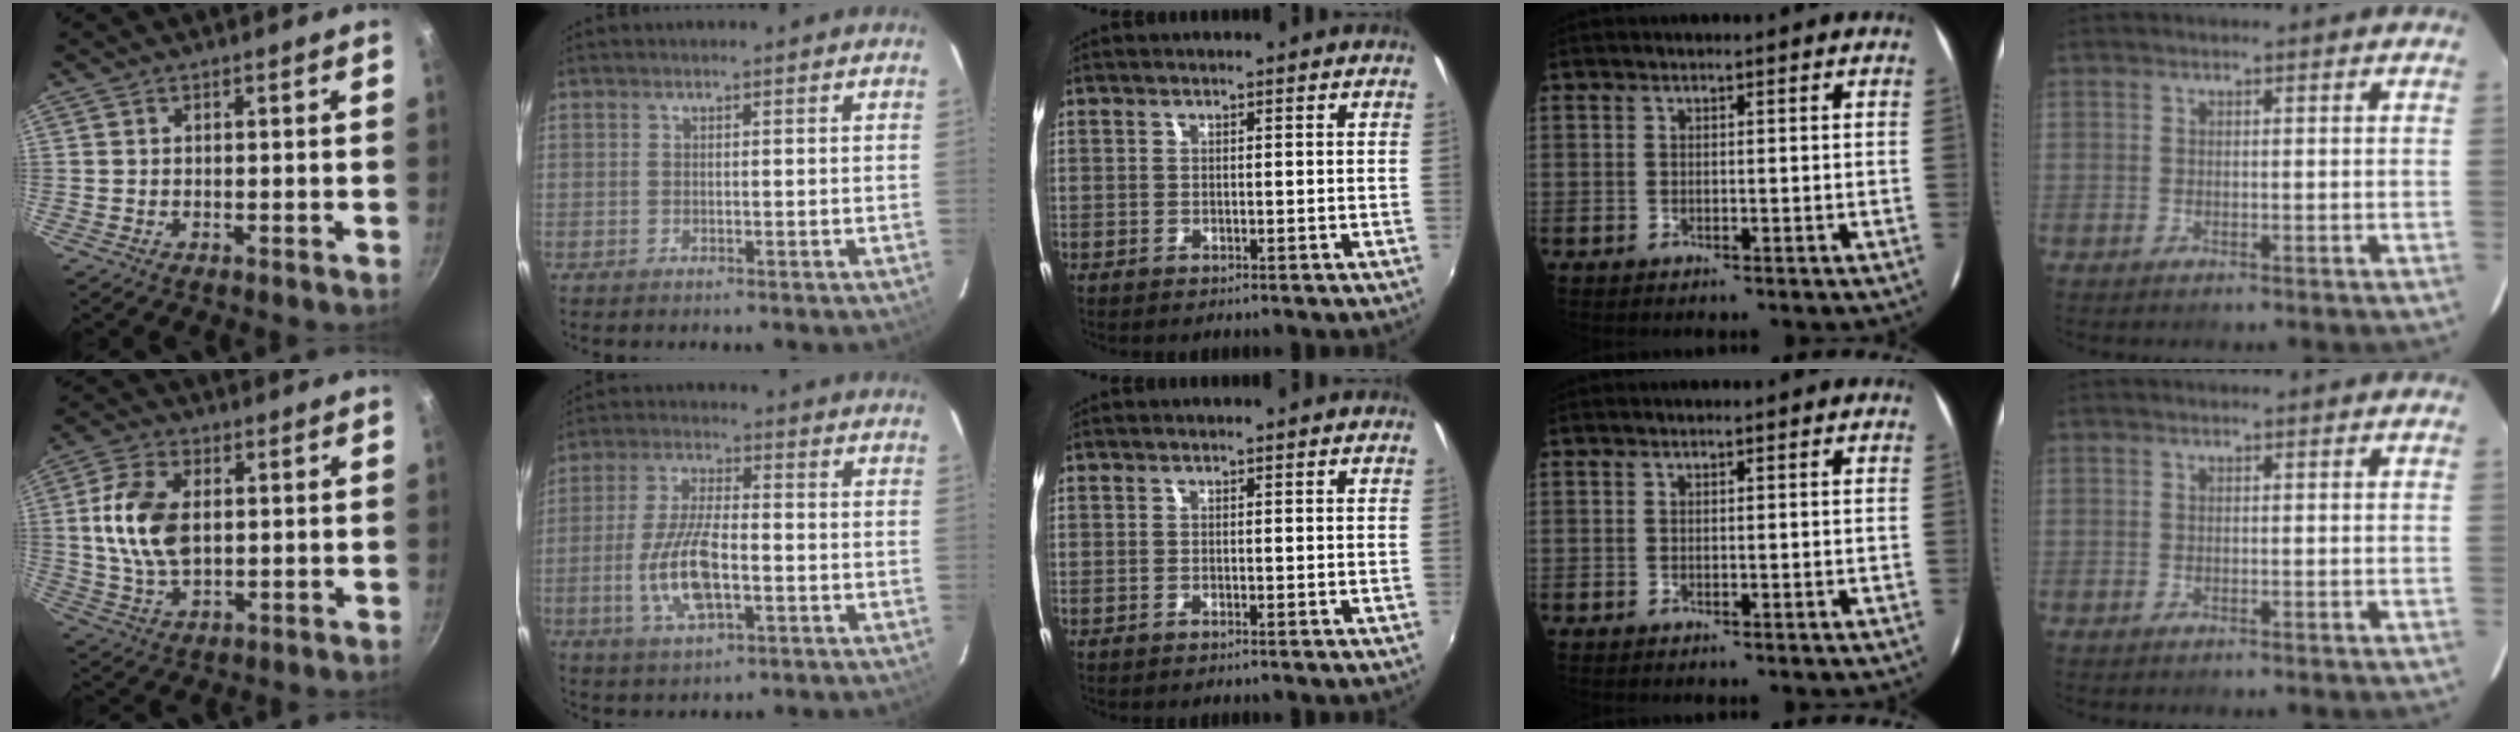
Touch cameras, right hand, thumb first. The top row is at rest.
{"thumb": {"total": 11.9, "force": [1.3, 7.1, 9.4], "torque": [-0.172, 0.004, 0.023]}, "index": {"total": 11.3, "force": [-3.0, 4.1, 10.2], "torque": [-0.210, -0.004, -0.054]}}